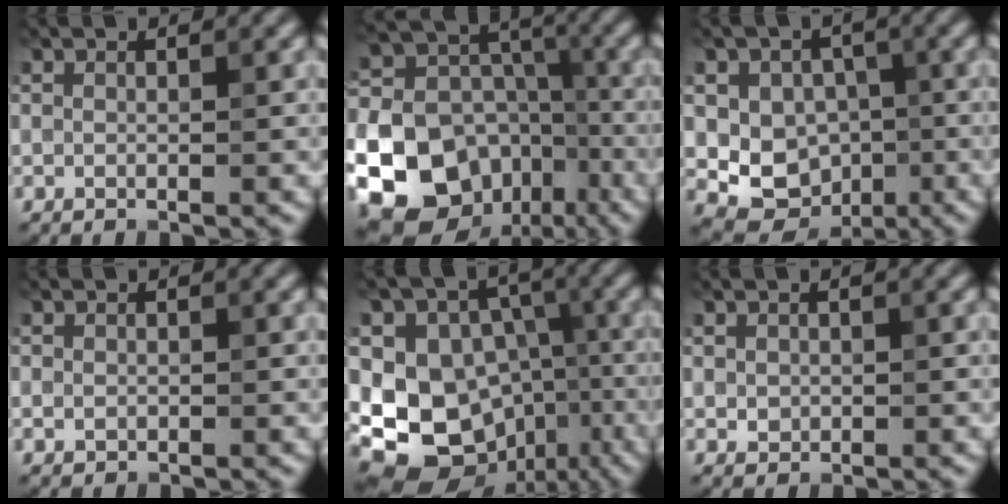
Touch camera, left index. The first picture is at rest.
{"total": 22.0, "force": [-9.8, 17.7, 8.6], "torque": [-0.195, -0.046, -0.163]}
{"total": 6.5, "force": [-0.7, 5.7, 2.9], "torque": [-0.021, -0.010, -0.026]}
{"total": 0.8, "force": [0.0, 0.7, 0.3], "torque": [0.000, -0.004, -0.001]}
{"total": 11.9, "force": [-2.4, 10.0, 5.9], "torque": [-0.089, -0.003, -0.038]}
{"total": 1.0, "force": [0.2, 0.9, 0.4], "torque": [-0.004, -0.003, 0.005]}